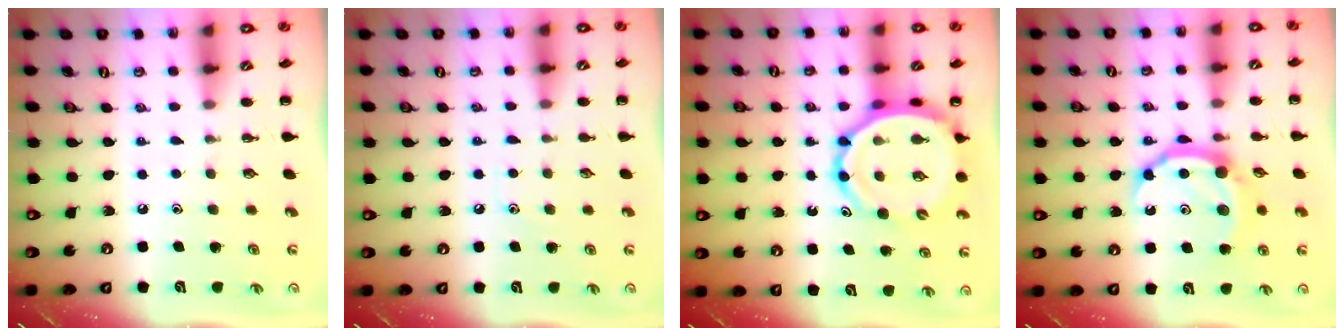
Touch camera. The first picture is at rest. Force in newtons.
{"total": 4.9, "press": 4.5, "slide": 1.7}
{"total": 11.9, "press": 11.4, "slide": 3.4}
{"total": 11.3, "press": 11.3, "slide": 0.7}